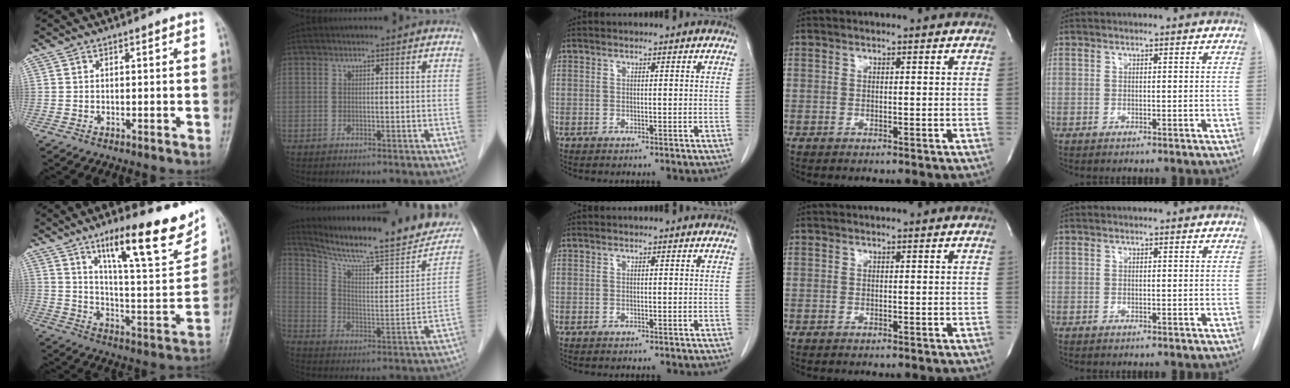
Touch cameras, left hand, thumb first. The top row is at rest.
{"thumb": {"total": 19.5, "force": [12.6, 4.2, 14.2], "torque": [-0.177, -0.067, 0.201]}, "index": {"total": 22.8, "force": [19.5, 3.3, 11.3], "torque": [-0.173, -0.024, 0.278]}}